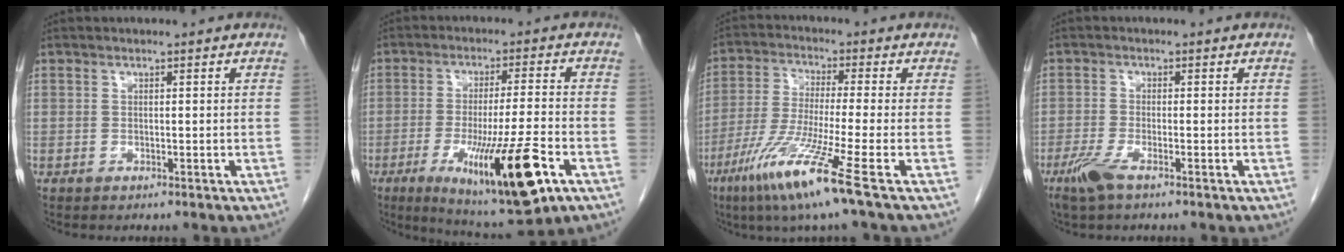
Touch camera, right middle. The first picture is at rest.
{"total": 16.5, "force": [-6.8, 1.3, 15.0], "torque": [-0.239, -0.035, -0.099]}
{"total": 12.0, "force": [-6.5, -1.5, 10.0], "torque": [-0.202, -0.043, -0.126]}
{"total": 3.7, "force": [-2.3, 0.6, 2.8], "torque": [-0.066, -0.009, -0.050]}